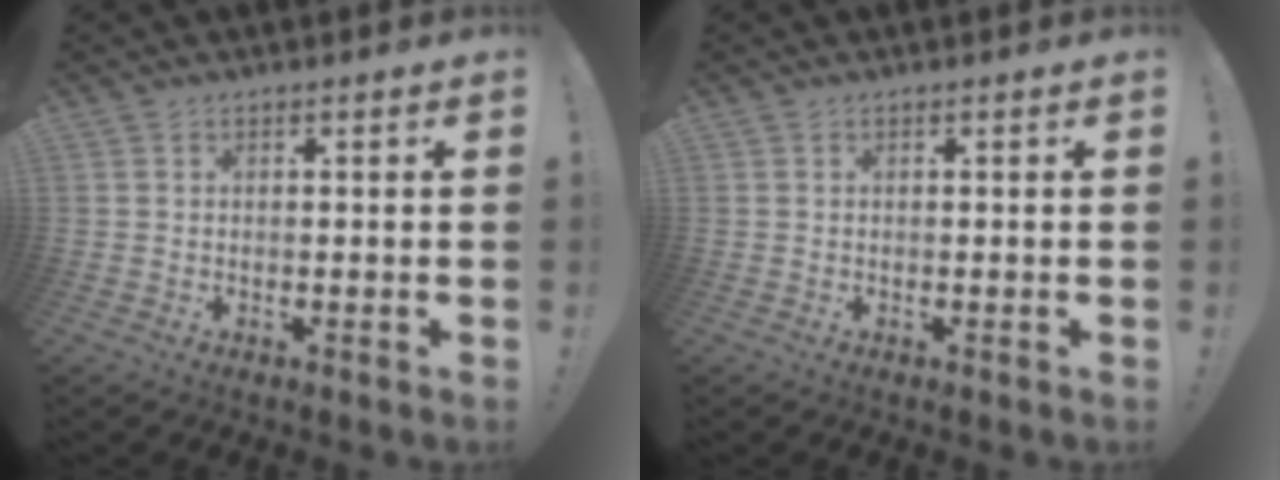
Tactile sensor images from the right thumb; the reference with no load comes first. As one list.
[{"total": 0.0}]